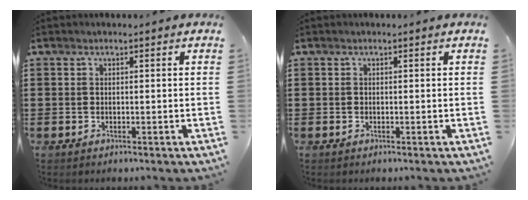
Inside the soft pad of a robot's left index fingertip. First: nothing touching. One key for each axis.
{"total": 0.0}